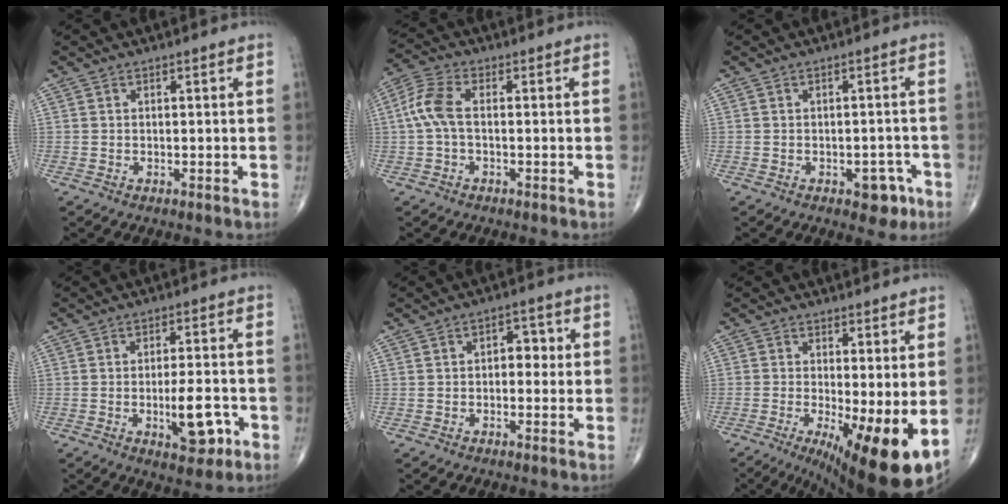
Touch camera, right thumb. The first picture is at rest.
{"total": 6.1, "force": [-0.2, 2.9, 5.3], "torque": [-0.133, 0.018, -0.012]}
{"total": 4.5, "force": [-2.3, 2.6, 2.9], "torque": [-0.013, 0.014, -0.025]}
{"total": 8.3, "force": [-2.7, 3.2, 7.1], "torque": [-0.093, 0.011, -0.035]}
{"total": 4.1, "force": [0.2, 2.7, 3.1], "torque": [-0.018, 0.010, -0.004]}
{"total": 12.6, "force": [-2.5, 3.2, 11.9], "torque": [-0.179, -0.024, -0.026]}